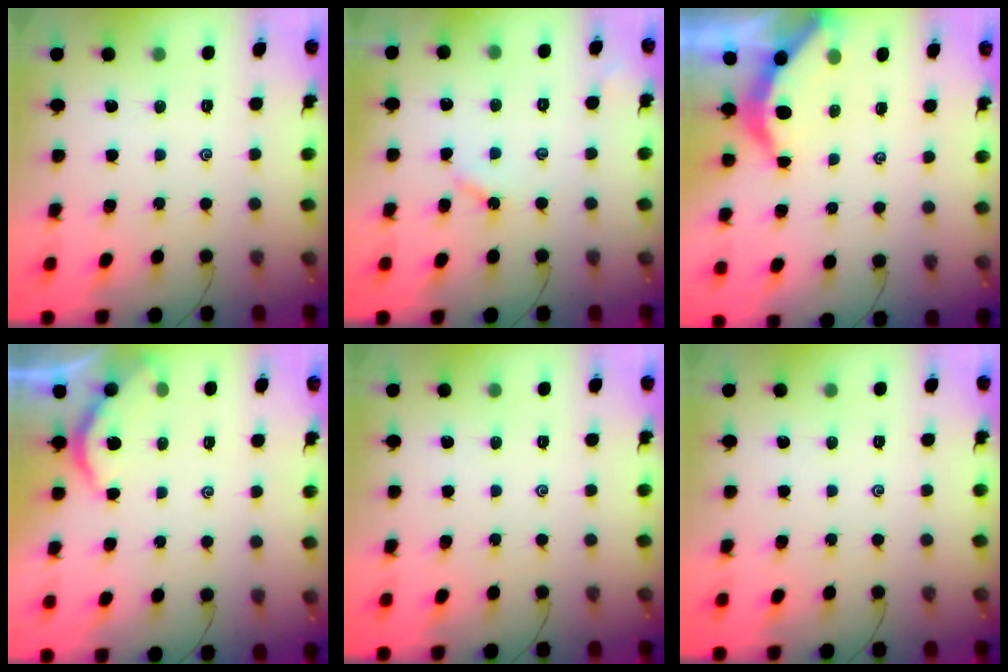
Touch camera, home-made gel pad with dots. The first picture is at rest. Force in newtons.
{"total": 3.9, "press": 3.8, "slide": 0.6}
{"total": 3.8, "press": 3.7, "slide": 0.5}
{"total": 3.4, "press": 3.4, "slide": 0.3}
{"total": 0.0}
{"total": 0.0}